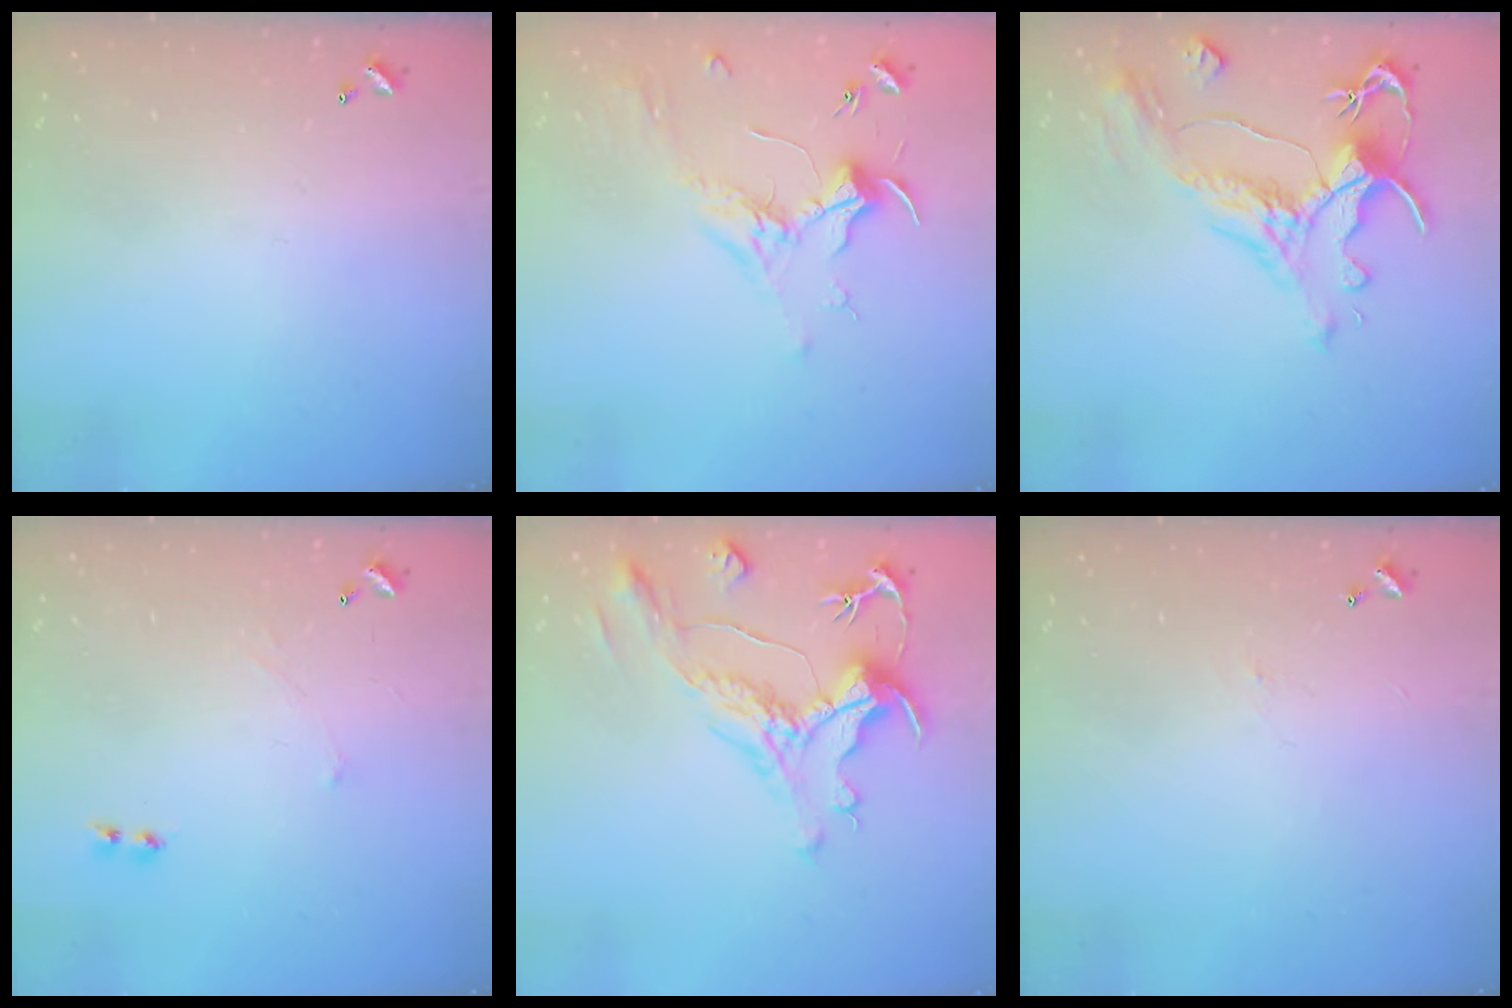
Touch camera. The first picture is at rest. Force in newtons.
{"total": 1.8, "press": 1.7, "slide": 0.7}
{"total": 1.8, "press": 0.9, "slide": 1.5}
{"total": 2.4, "press": 2.3, "slide": 0.5}
{"total": 1.6, "press": 0.6, "slide": 1.5}
{"total": 1.8, "press": 1.7, "slide": 0.6}